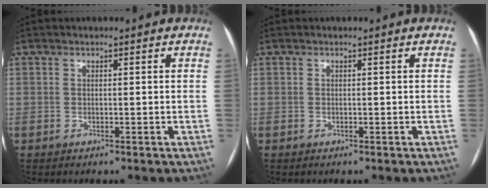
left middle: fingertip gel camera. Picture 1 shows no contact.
{"total": 0.0}